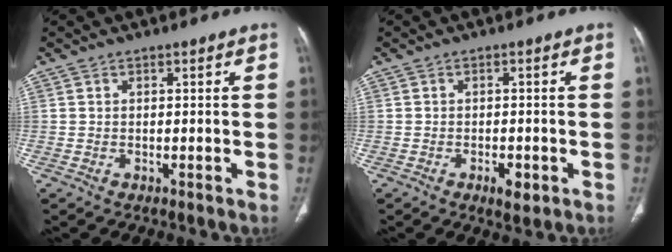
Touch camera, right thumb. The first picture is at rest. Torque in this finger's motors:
{"motor_torque": [0.18, 0.42, -0.16, 0.13, 0.03]}